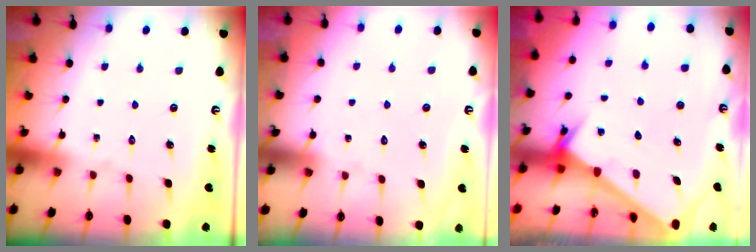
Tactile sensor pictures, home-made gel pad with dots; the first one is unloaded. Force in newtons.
{"total": 3.8, "press": 3.8, "slide": 0.3}
{"total": 2.0, "press": 2.0, "slide": 0.2}